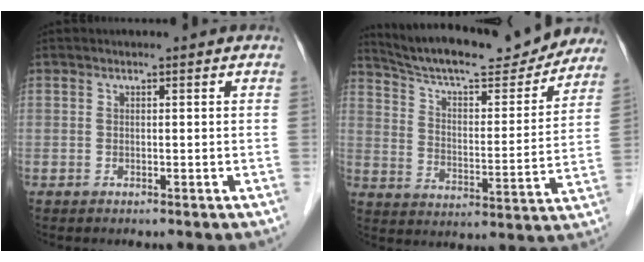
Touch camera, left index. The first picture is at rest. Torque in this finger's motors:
{"motor_torque": [0.52, -0.62, 0.24, 0.07]}